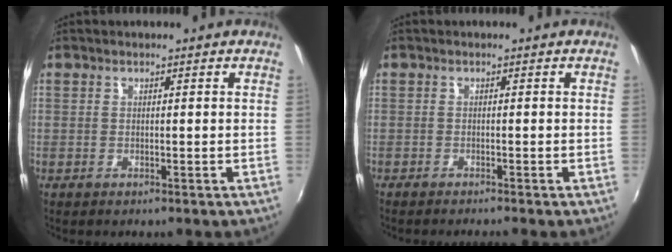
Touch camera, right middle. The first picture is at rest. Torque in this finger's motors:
{"motor_torque": [0.08, -0.09, 0.04, 0.05]}